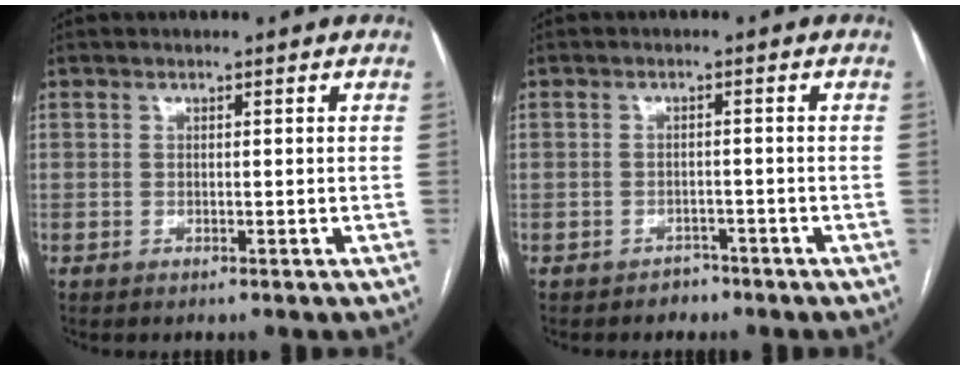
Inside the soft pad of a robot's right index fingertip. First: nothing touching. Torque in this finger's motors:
{"motor_torque": [-0.10, 0.03, -0.15, -0.05]}